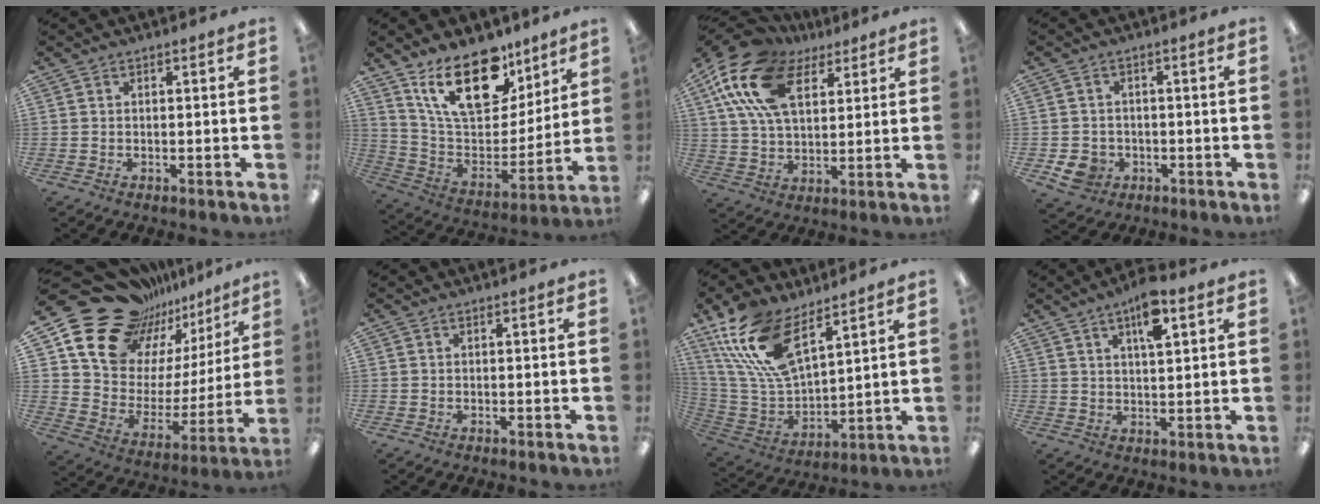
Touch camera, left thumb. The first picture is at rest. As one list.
[{"total": 21.9, "force": [13.7, 11.2, 13.0], "torque": [-0.227, -0.078, 0.245]}, {"total": 19.6, "force": [9.9, 11.0, 12.8], "torque": [-0.274, -0.024, 0.174]}, {"total": 5.6, "force": [-2.1, 4.7, 2.1], "torque": [-0.045, 0.008, -0.039]}, {"total": 22.1, "force": [17.5, 12.5, 5.4], "torque": [-0.108, -0.135, 0.336]}, {"total": 0.0}, {"total": 19.4, "force": [11.3, 9.2, 12.9], "torque": [-0.294, -0.044, 0.205]}, {"total": 7.9, "force": [4.6, 2.6, 5.9], "torque": [-0.093, -0.010, 0.073]}]